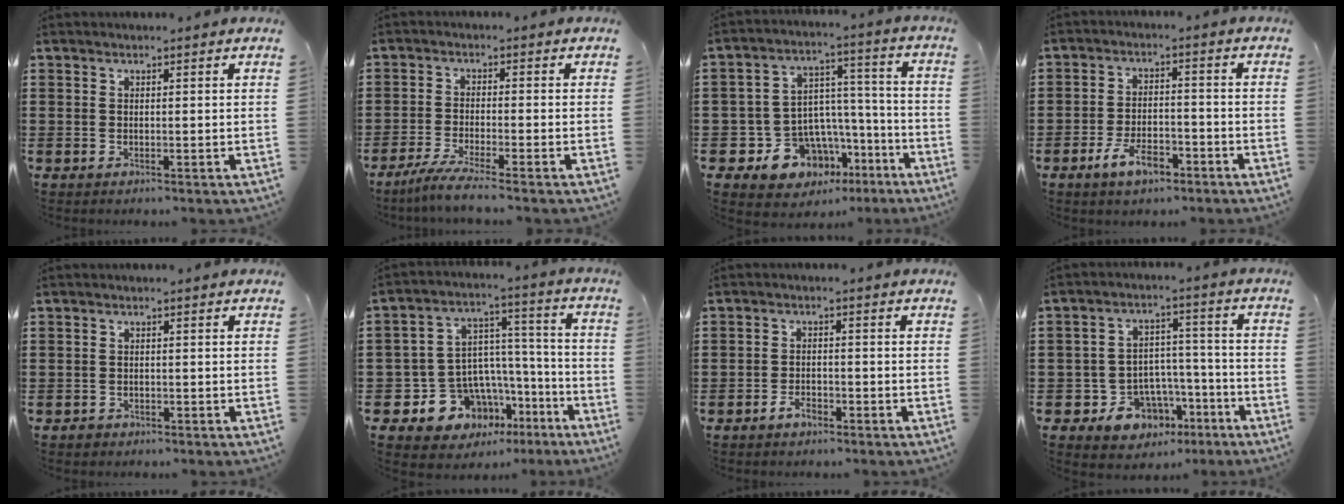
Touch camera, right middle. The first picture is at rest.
{"total": 3.9, "force": [-3.4, -0.2, 2.0], "torque": [-0.048, -0.013, -0.068]}
{"total": 10.0, "force": [-6.2, 7.5, 2.6], "torque": [-0.069, 0.013, -0.101]}
{"total": 6.0, "force": [-3.9, 2.6, 3.8], "torque": [-0.072, 0.011, -0.075]}
{"total": 1.1, "force": [-0.9, 0.7, 0.1], "torque": [-0.003, 0.003, -0.021]}
{"total": 10.0, "force": [-6.2, 7.6, 1.9], "torque": [-0.066, 0.003, -0.104]}
{"total": 2.5, "force": [-2.0, 1.2, 1.1], "torque": [-0.022, 0.005, -0.040]}
{"total": 8.2, "force": [-5.4, 5.9, 1.8], "torque": [-0.041, 0.036, -0.095]}